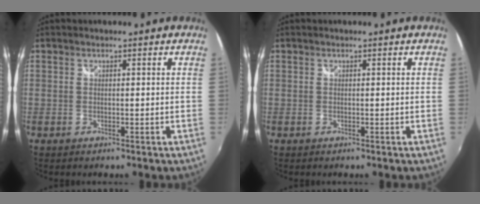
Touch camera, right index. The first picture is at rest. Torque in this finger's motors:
{"motor_torque": [-0.02, -0.01, 0.00, 0.00]}